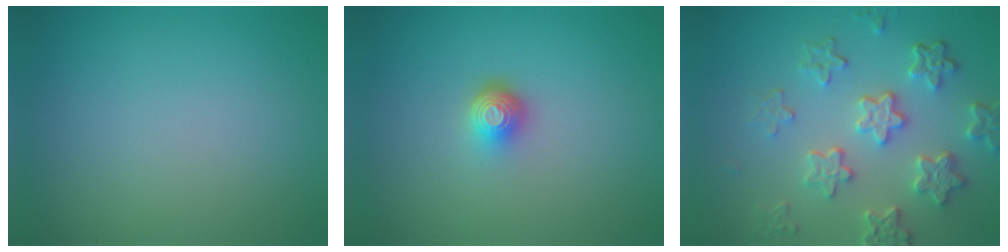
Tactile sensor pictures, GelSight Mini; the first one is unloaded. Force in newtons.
{"total": 2.3, "press": 1.5, "slide": 1.7}
{"total": 5.8, "press": 4.4, "slide": 3.8}